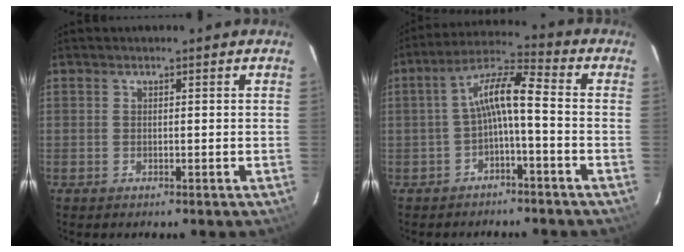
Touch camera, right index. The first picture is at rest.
{"total": 7.3, "force": [-1.9, 1.2, 6.9], "torque": [-0.154, 0.022, -0.035]}